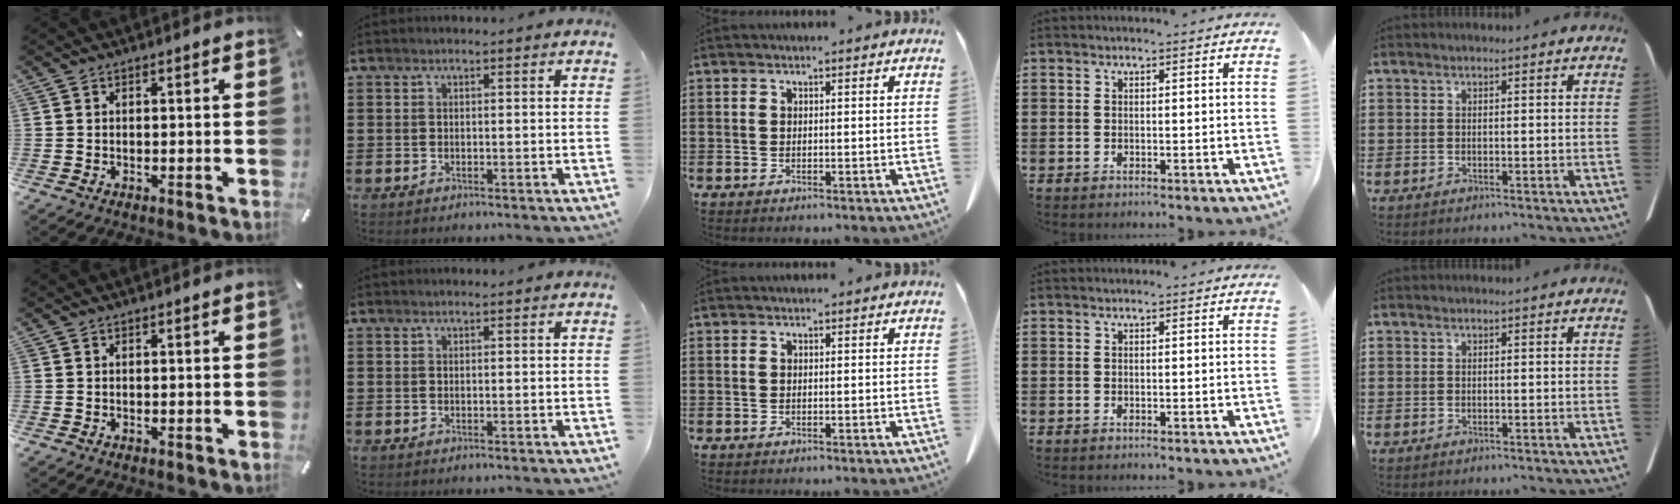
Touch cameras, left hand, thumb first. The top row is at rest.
{}